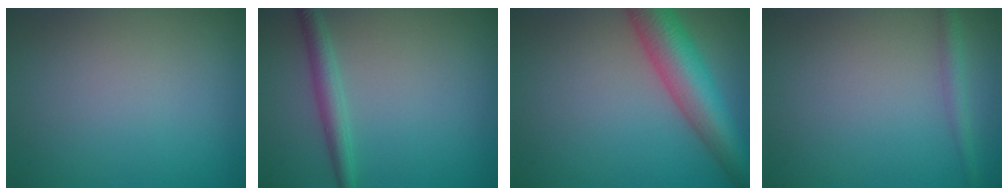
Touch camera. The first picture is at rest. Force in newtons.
{"total": 2.4, "press": 2.4, "slide": 0.1}
{"total": 7.7, "press": 7.7, "slide": 0.3}
{"total": 1.6, "press": 1.6, "slide": 0.0}